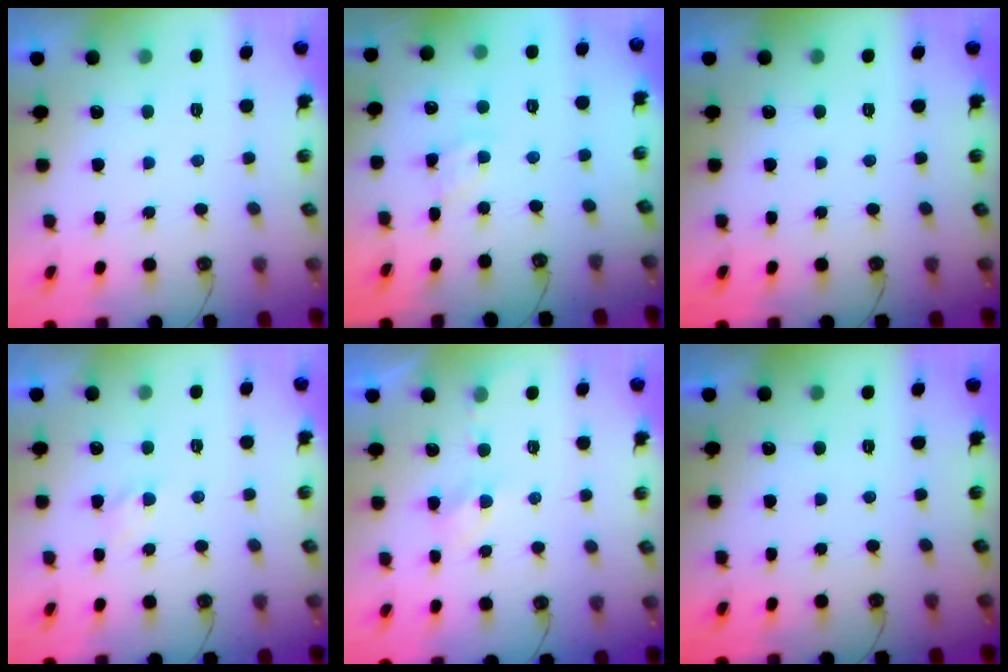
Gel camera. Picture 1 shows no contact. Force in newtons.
{"total": 2.8, "press": 2.8, "slide": 0.4}
{"total": 0.0}
{"total": 2.4, "press": 2.4, "slide": 0.3}
{"total": 3.3, "press": 3.3, "slide": 0.5}
{"total": 0.0}